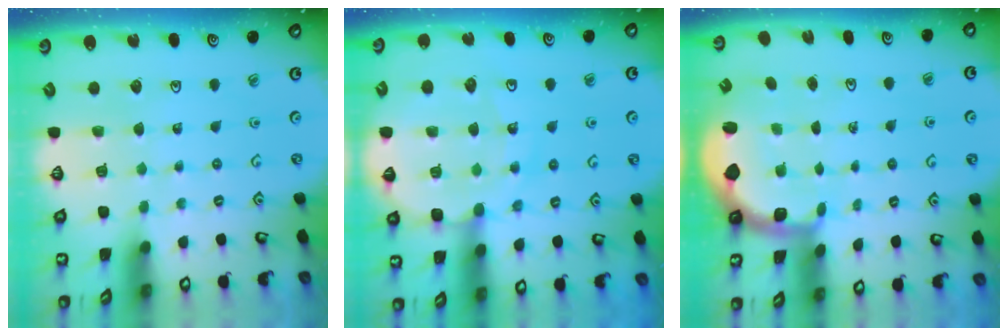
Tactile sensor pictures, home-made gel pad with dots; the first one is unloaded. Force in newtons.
{"total": 13.6, "press": 13.2, "slide": 3.2}
{"total": 3.0, "press": 2.2, "slide": 2.1}